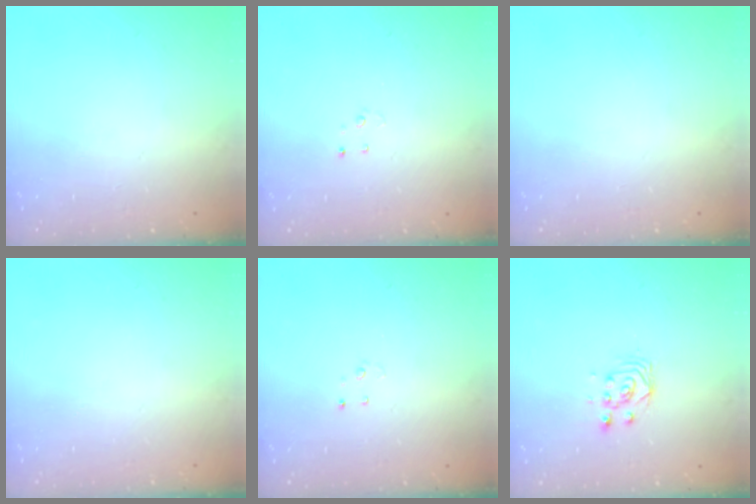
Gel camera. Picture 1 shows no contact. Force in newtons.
{"total": 2.3, "press": 2.3, "slide": 0.2}
{"total": 0.0}
{"total": 0.0}
{"total": 2.3, "press": 2.3, "slide": 0.2}
{"total": 3.0, "press": 3.0, "slide": 0.2}